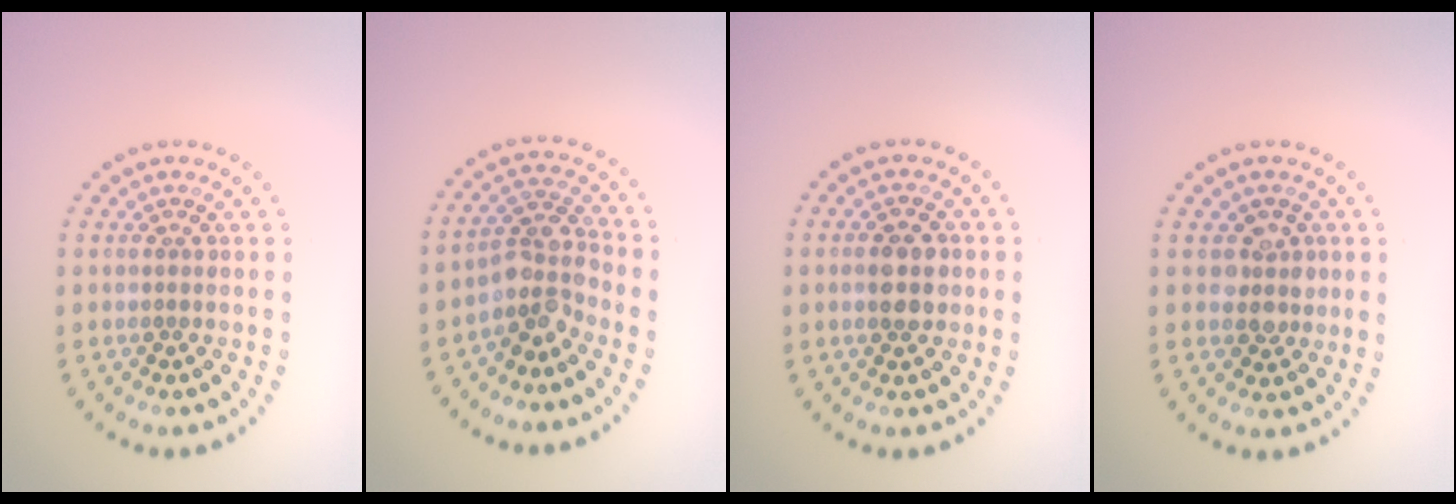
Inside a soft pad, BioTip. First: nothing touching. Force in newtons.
{"total": 3.8, "press": 3.0, "slide": 2.3}
{"total": 3.1, "press": 3.1, "slide": 0.2}
{"total": 2.4, "press": 2.1, "slide": 1.2}